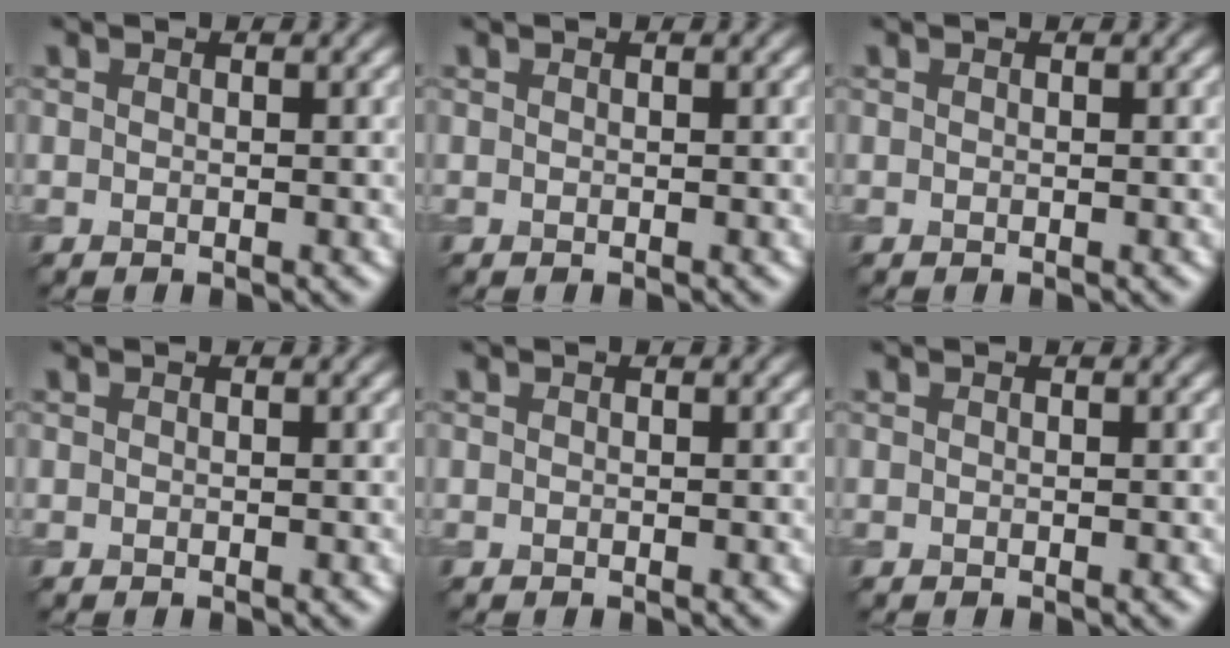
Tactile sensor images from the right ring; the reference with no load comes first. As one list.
[{"total": 0.0}, {"total": 0.0}, {"total": 0.0}, {"total": 0.0}, {"total": 0.0}]